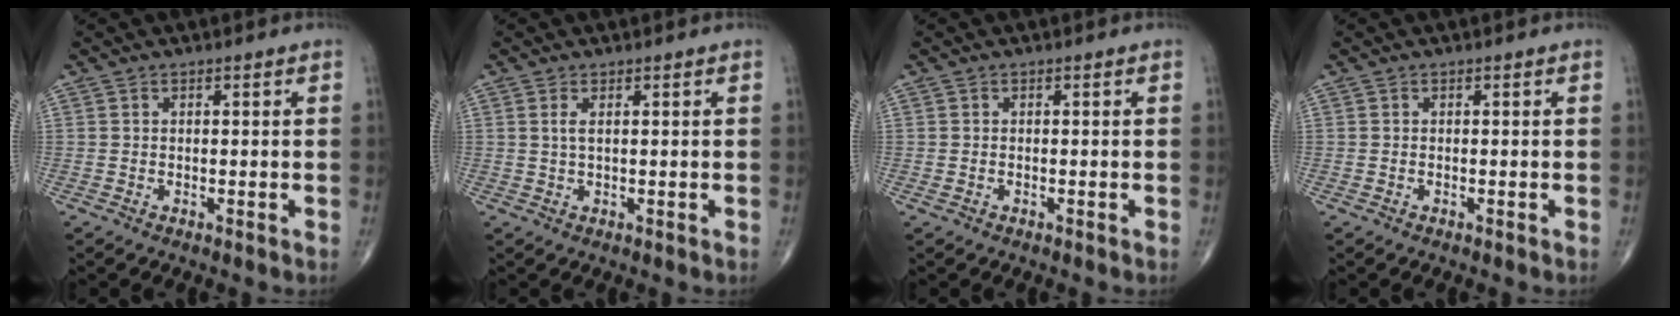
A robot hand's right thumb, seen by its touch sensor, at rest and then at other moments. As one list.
[{"total": 1.5, "force": [0.6, 0.4, 1.4], "torque": [-0.032, 0.001, 0.014]}, {"total": 0.6, "force": [-0.2, 0.5, 0.3], "torque": [-0.012, 0.003, -0.002]}, {"total": 0.0}]